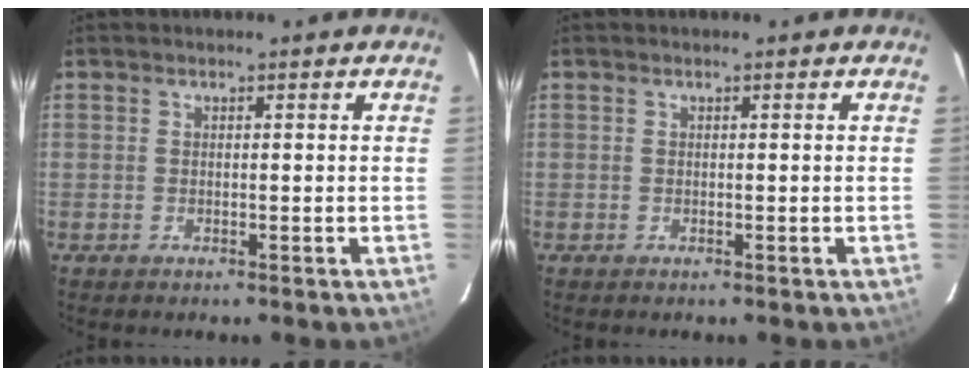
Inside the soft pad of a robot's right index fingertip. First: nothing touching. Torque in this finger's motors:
{"motor_torque": [0.00, 0.00, 0.00, 0.00]}